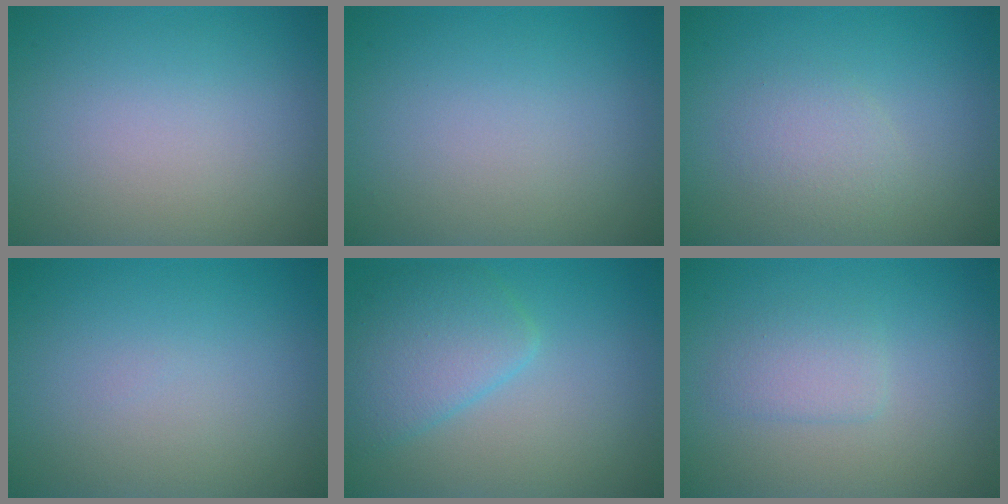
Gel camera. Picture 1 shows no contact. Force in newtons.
{"total": 0.0}
{"total": 1.7, "press": 1.7, "slide": 0.0}
{"total": 0.0}
{"total": 4.2, "press": 4.2, "slide": 0.2}
{"total": 1.8, "press": 1.8, "slide": 0.1}